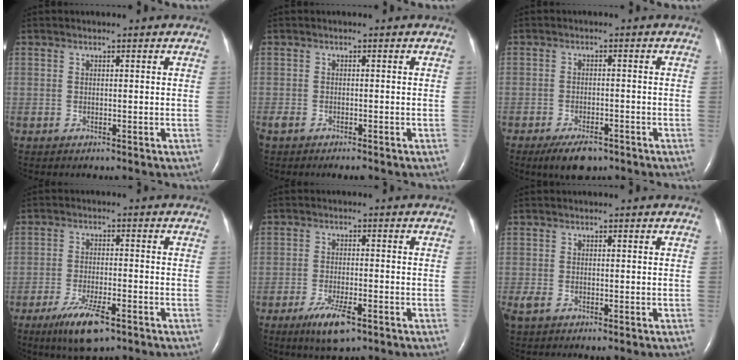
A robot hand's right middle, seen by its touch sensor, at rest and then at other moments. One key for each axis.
{"total": 3.2, "fx": -2.4, "fy": 1.1, "fz": 1.8, "tx": -0.037, "ty": -0.008, "tz": -0.034}
{"total": 5.0, "fx": -3.6, "fy": 1.9, "fz": 3.0, "tx": -0.056, "ty": -0.004, "tz": -0.054}
{"total": 7.5, "fx": -4.6, "fy": 1.6, "fz": 5.7, "tx": -0.114, "ty": -0.015, "tz": -0.076}
{"total": 5.9, "fx": -3.5, "fy": 1.3, "fz": 4.5, "tx": -0.092, "ty": -0.011, "tz": -0.055}
{"total": 2.6, "fx": -1.2, "fy": 1.3, "fz": 1.9, "tx": -0.053, "ty": -0.008, "tz": -0.019}